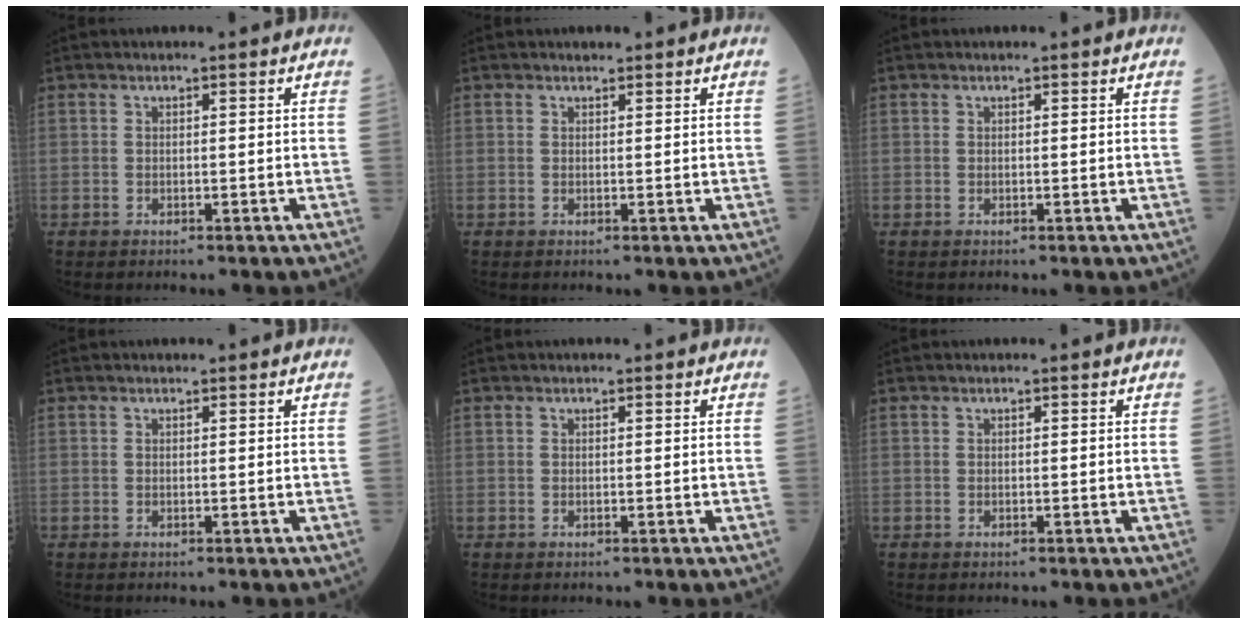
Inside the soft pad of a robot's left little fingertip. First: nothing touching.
{"total": 0.7, "force": [0.6, 0.3, 0.2], "torque": [-0.012, 0.000, 0.008]}
{"total": 0.0}
{"total": 0.0}
{"total": 0.0}
{"total": 0.0}